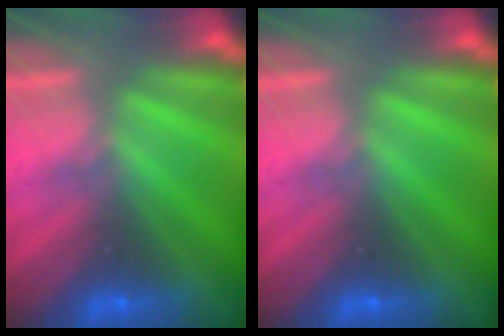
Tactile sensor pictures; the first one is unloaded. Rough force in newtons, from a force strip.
{"total": 0.0}